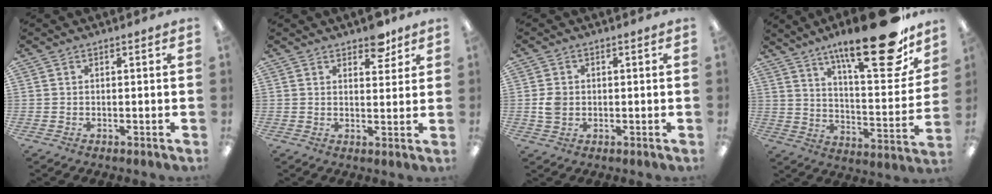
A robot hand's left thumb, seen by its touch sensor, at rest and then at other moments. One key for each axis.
{"total": 5.7, "fx": 4.5, "fy": 2.6, "fz": 2.4, "tx": -0.008, "ty": -0.027, "tz": 0.073}
{"total": 3.6, "fx": -0.1, "fy": 3.0, "fz": 1.9, "tx": -0.027, "ty": 0.004, "tz": -0.002}
{"total": 24.6, "fx": 16.6, "fy": 7.2, "fz": 16.8, "tx": -0.244, "ty": -0.106, "tz": 0.263}